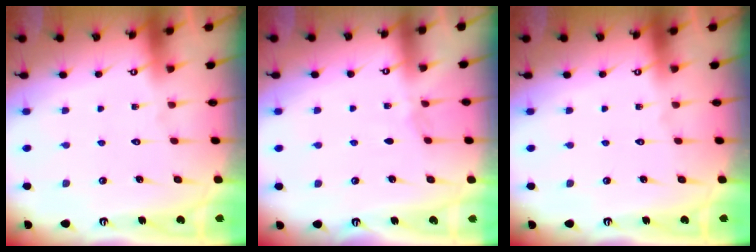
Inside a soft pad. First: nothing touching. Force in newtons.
{"total": 2.3, "press": 2.2, "slide": 0.5}
{"total": 0.0}